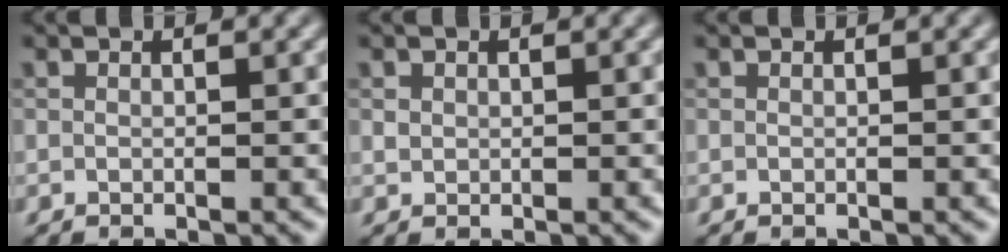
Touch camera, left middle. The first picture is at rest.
{"total": 0.5, "force": [0.2, 0.5, 0.1], "torque": [0.001, -0.002, 0.004]}
{"total": 0.0}